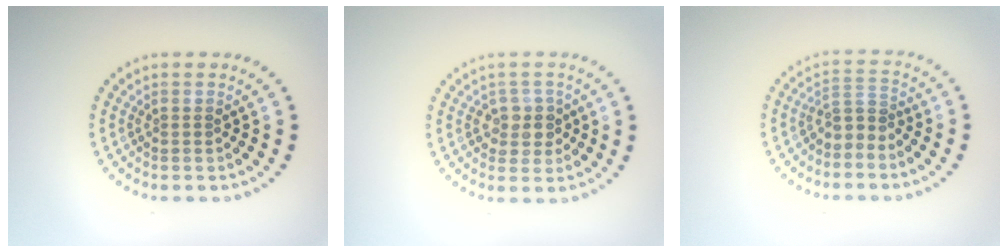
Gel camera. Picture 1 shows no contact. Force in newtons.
{"total": 2.5, "press": 2.2, "slide": 1.0}
{"total": 2.1, "press": 1.6, "slide": 1.3}